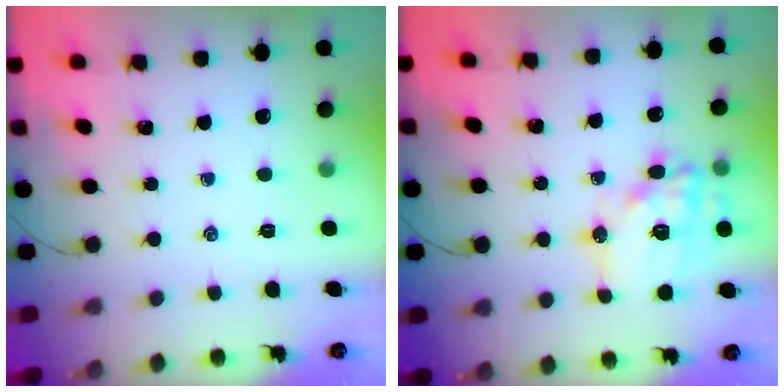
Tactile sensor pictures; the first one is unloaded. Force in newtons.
{"total": 17.1, "press": 16.7, "slide": 3.3}